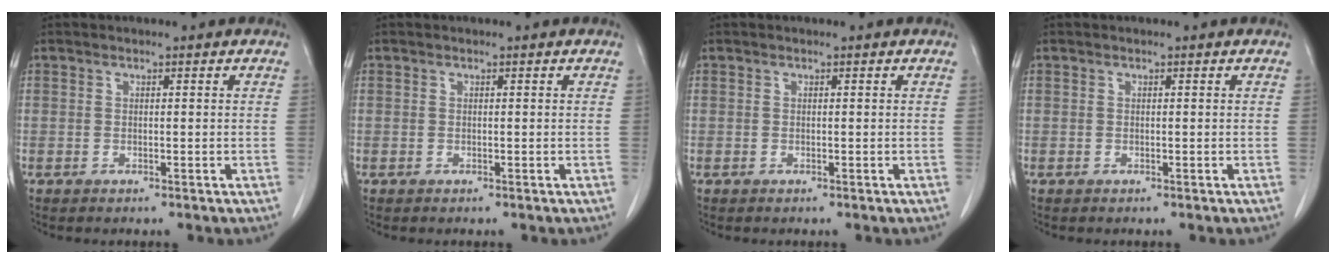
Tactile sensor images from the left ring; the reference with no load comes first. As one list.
[{"total": 0.0}, {"total": 0.0}, {"total": 0.0}]